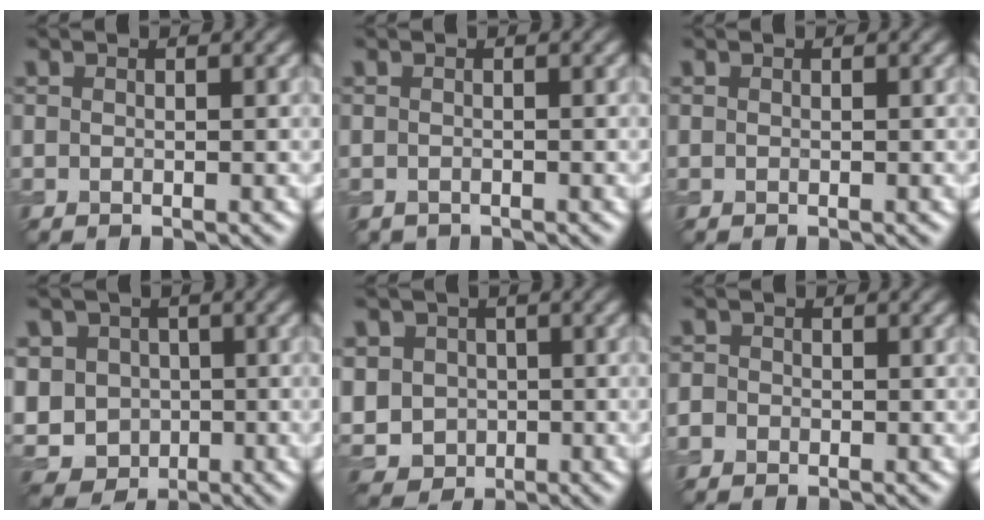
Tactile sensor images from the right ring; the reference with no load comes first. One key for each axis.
{"total": 0.6, "fx": -0.6, "fy": 0.2, "fz": -0.1, "tx": 0.001, "ty": -0.006, "tz": -0.010}
{"total": 0.0}
{"total": 7.1, "fx": -0.7, "fy": 6.4, "fz": 3.1, "tx": -0.070, "ty": 0.002, "tz": -0.032}
{"total": 5.5, "fx": 0.0, "fy": 5.0, "fz": 2.2, "tx": -0.057, "ty": 0.008, "tz": -0.013}
{"total": 1.2, "fx": -0.6, "fy": 1.0, "fz": 0.3, "tx": 0.000, "ty": -0.001, "tz": -0.013}